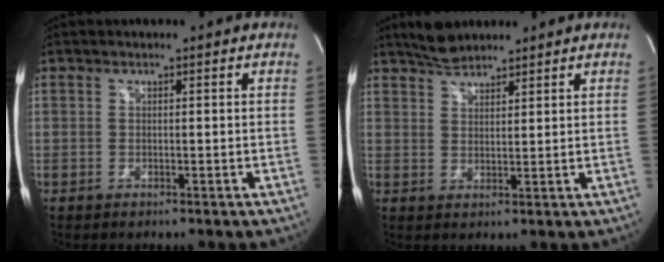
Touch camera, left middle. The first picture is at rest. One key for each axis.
{"total": 4.2, "fx": 3.9, "fy": 1.1, "fz": 1.2, "tx": -0.029, "ty": 0.011, "tz": 0.073}